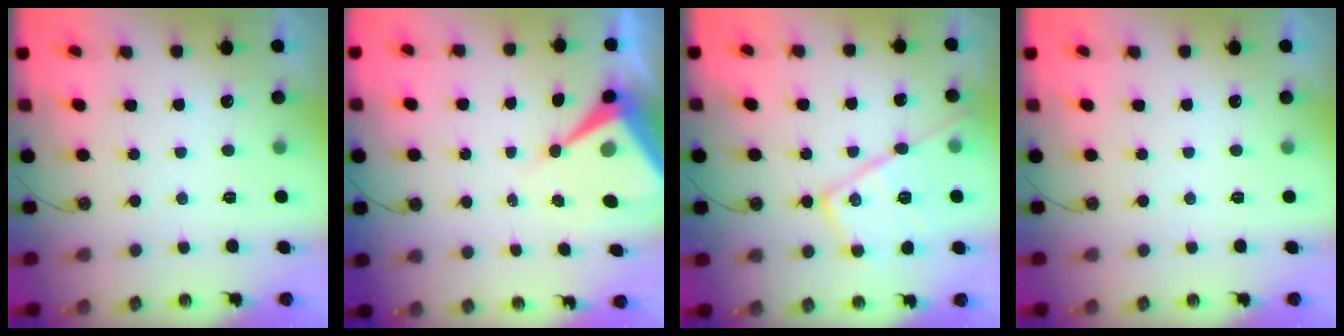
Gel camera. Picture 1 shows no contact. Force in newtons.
{"total": 10.2, "press": 10.2, "slide": 0.8}
{"total": 18.7, "press": 18.6, "slide": 1.6}
{"total": 0.0}